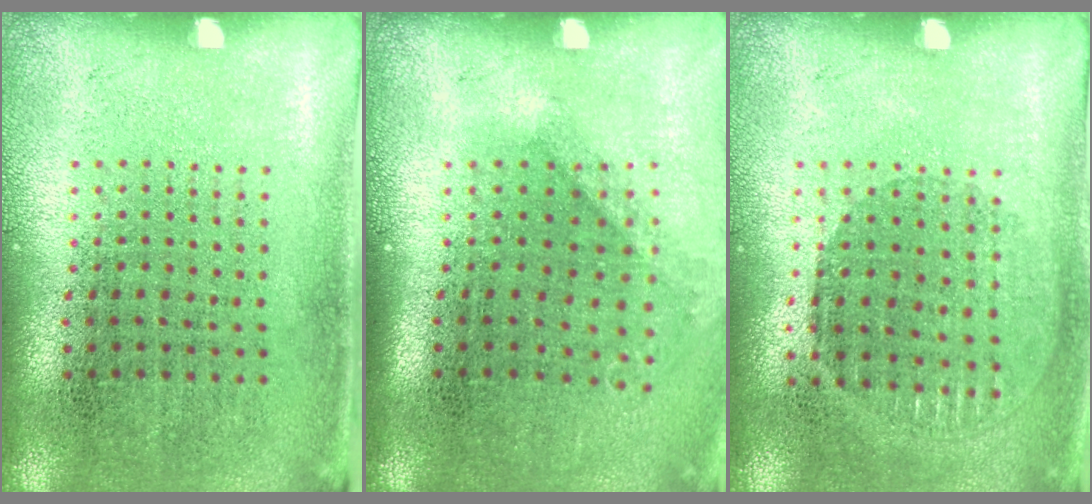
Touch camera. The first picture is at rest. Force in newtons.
{"total": 1.0, "press": 0.7, "slide": 0.7}
{"total": 0.9, "press": 0.9, "slide": 0.3}